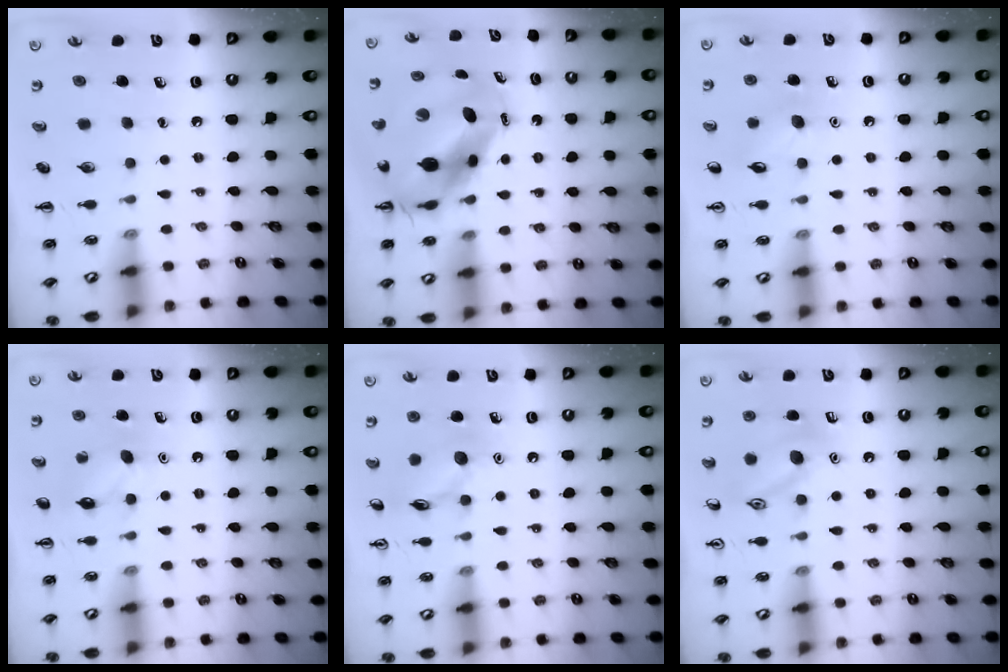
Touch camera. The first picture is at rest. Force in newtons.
{"total": 10.0, "press": 9.7, "slide": 2.7}
{"total": 7.0, "press": 6.7, "slide": 2.2}
{"total": 7.2, "press": 6.9, "slide": 1.8}
{"total": 9.3, "press": 9.3, "slide": 0.5}
{"total": 11.7, "press": 11.7, "slide": 0.7}